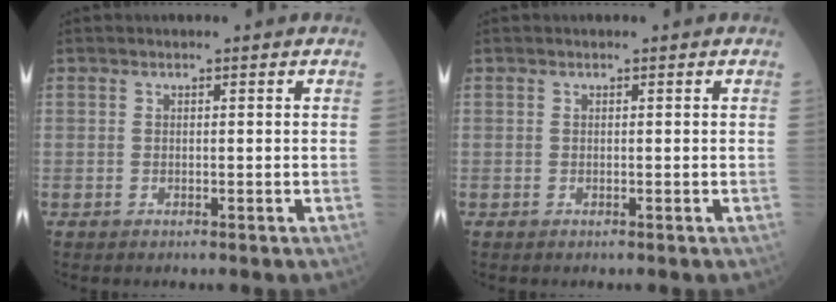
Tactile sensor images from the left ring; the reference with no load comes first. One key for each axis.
{"total": 0.0}